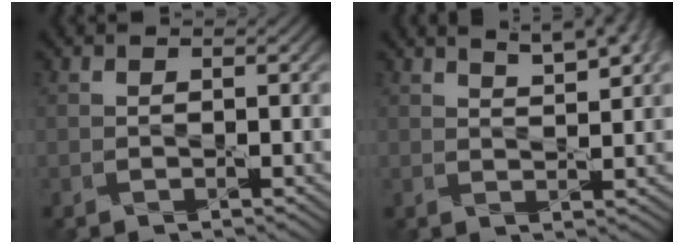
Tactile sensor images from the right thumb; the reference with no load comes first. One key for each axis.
{"total": 7.2, "fx": 4.6, "fy": 2.3, "fz": 5.0, "tx": -0.068, "ty": 0.017, "tz": 0.057}